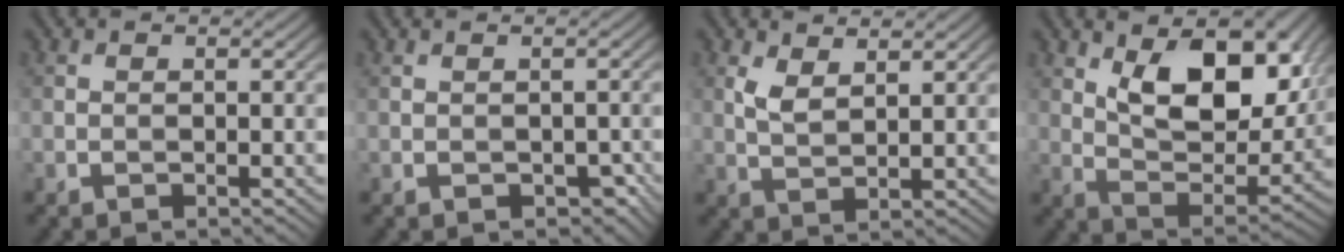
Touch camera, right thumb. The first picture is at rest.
{"total": 1.5, "force": [-0.6, 0.9, 1.0], "torque": [-0.018, -0.007, -0.003]}
{"total": 3.0, "force": [1.8, 1.1, 2.2], "torque": [-0.058, -0.003, 0.040]}
{"total": 13.4, "force": [5.6, 6.5, 10.4], "torque": [-0.167, -0.010, 0.088]}